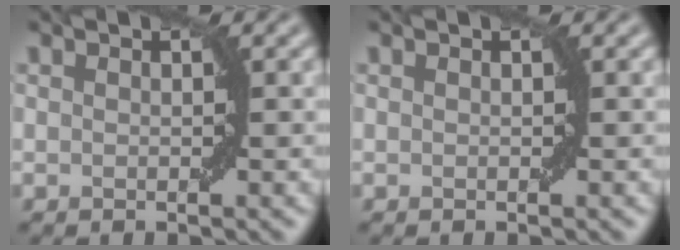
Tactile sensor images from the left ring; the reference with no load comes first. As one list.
[{"total": 0.0}]